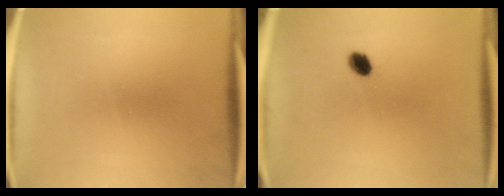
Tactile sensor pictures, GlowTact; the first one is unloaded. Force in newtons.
{"total": 2.9}